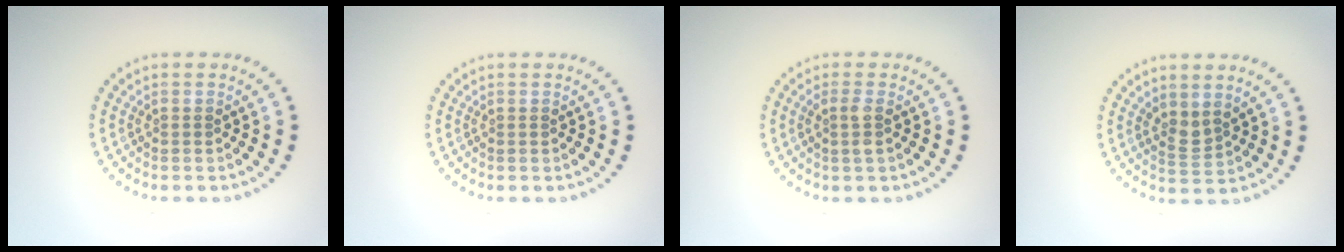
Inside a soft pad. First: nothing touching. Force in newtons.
{"total": 0.0}
{"total": 1.4, "press": 1.3, "slide": 0.6}
{"total": 1.9, "press": 1.4, "slide": 1.2}